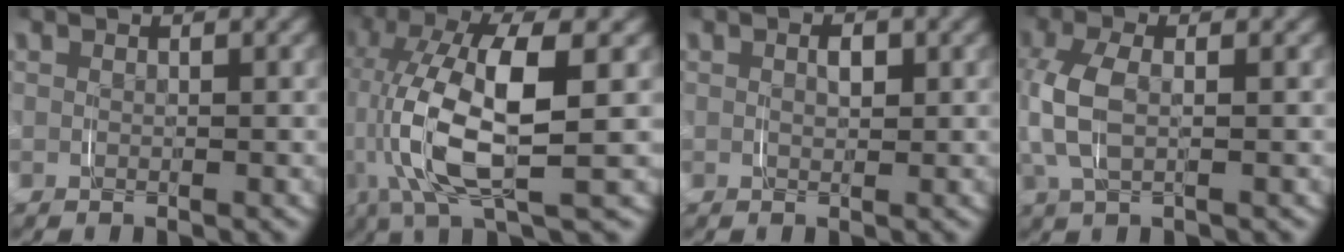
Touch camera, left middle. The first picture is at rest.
{"total": 9.2, "force": [0.2, 3.2, 8.6], "torque": [-0.177, 0.004, 0.004]}
{"total": 1.2, "force": [0.2, 0.7, 0.9], "torque": [-0.016, -0.001, 0.008]}
{"total": 5.2, "force": [0.3, 2.6, 4.5], "torque": [-0.128, -0.003, 0.010]}